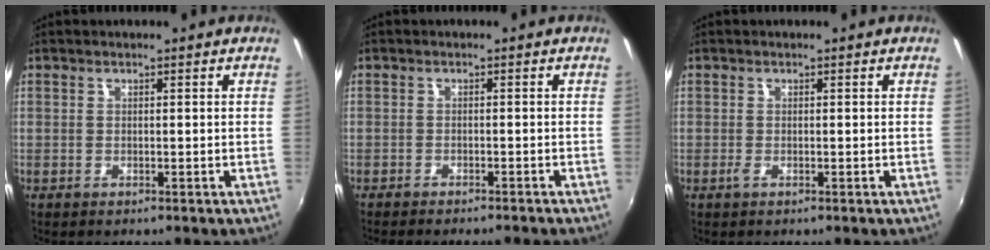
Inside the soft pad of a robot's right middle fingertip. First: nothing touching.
{"total": 6.0, "force": [-5.4, 0.8, 2.6], "torque": [-0.056, -0.019, -0.079]}
{"total": 0.8, "force": [-0.3, 0.2, 0.7], "torque": [-0.015, -0.003, -0.007]}